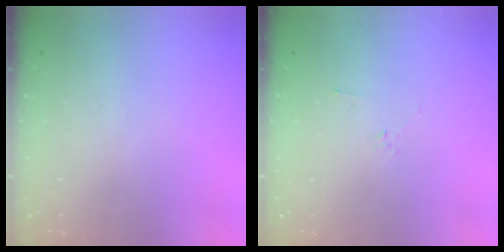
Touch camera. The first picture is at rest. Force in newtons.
{"total": 2.2, "press": 2.1, "slide": 0.7}